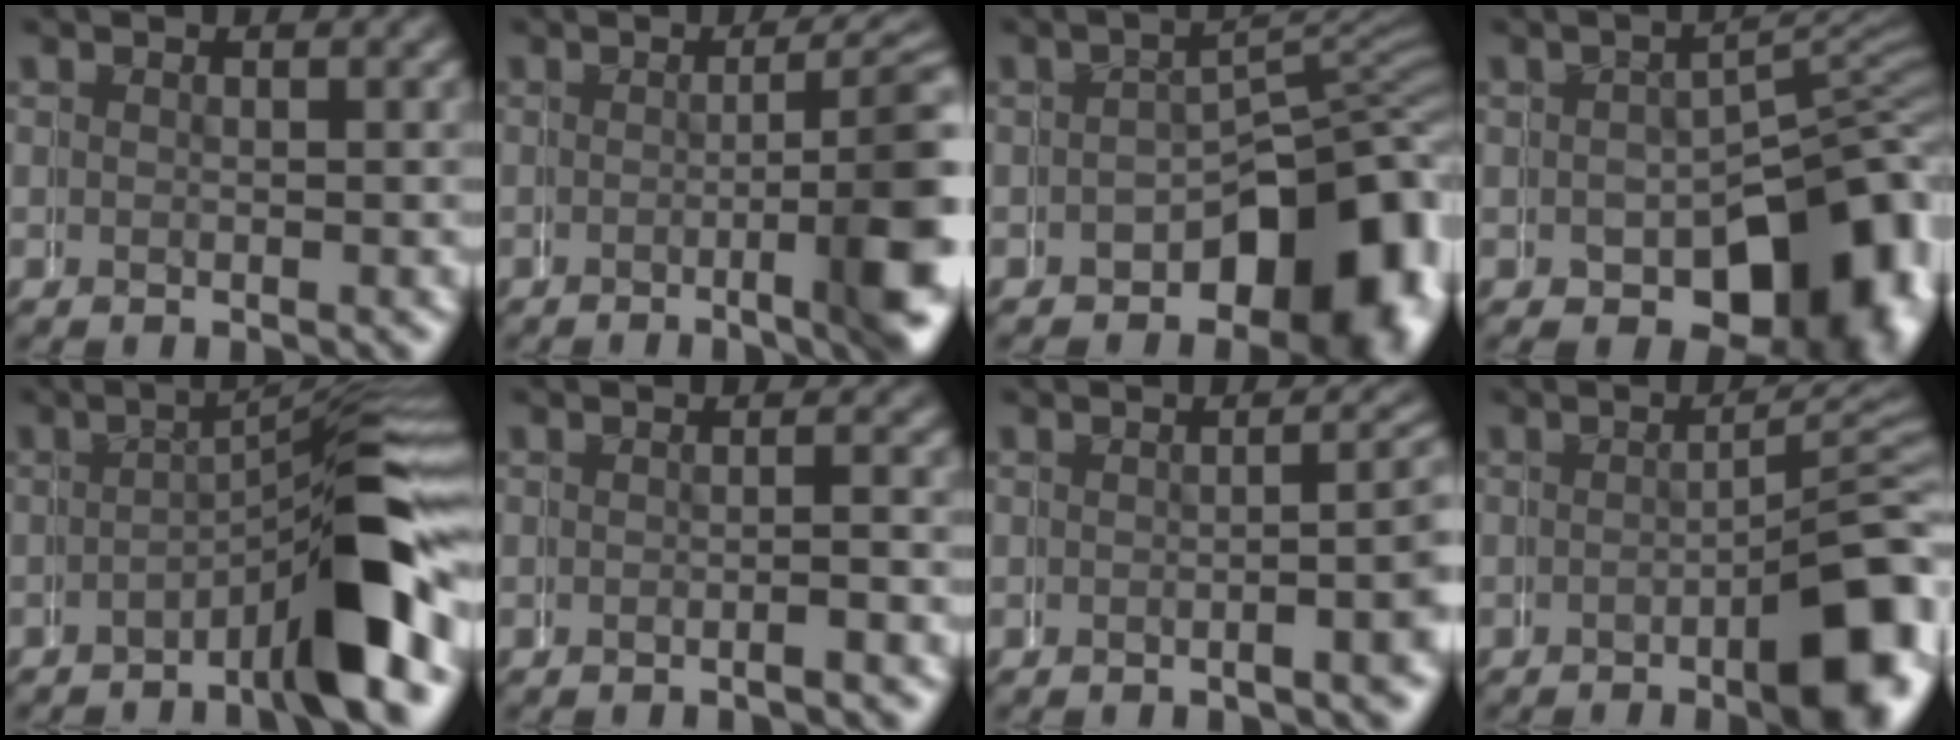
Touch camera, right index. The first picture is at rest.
{"total": 7.3, "force": [-1.7, 1.2, 7.0], "torque": [-0.066, -0.001, -0.023]}
{"total": 10.0, "force": [-4.3, 5.5, 7.2], "torque": [-0.082, 0.001, -0.056]}
{"total": 13.0, "force": [-4.3, 8.0, 9.3], "torque": [-0.122, -0.025, -0.046]}
{"total": 9.5, "force": [-3.4, 1.7, 8.7], "torque": [-0.120, 0.008, -0.048]}
{"total": 1.0, "force": [-0.2, -1.0, 0.0], "torque": [0.012, 0.009, -0.007]}
{"total": 3.0, "force": [-0.1, 0.2, 3.0], "torque": [-0.016, 0.005, -0.001]}
{"total": 8.5, "force": [-3.9, 2.1, 7.3], "torque": [-0.063, 0.010, -0.057]}